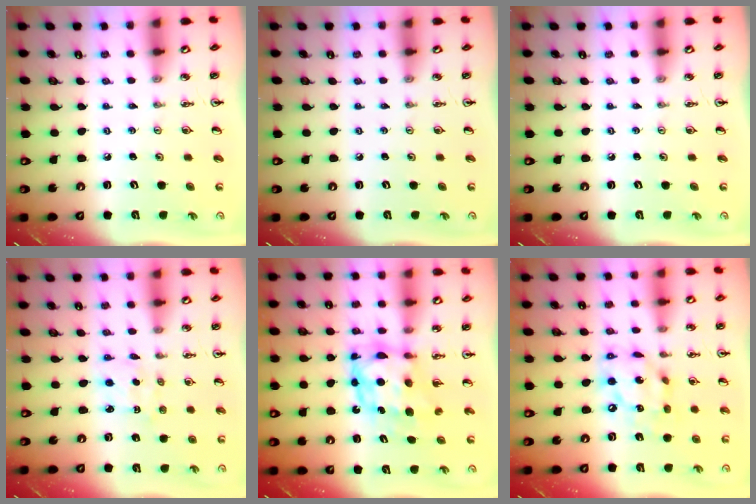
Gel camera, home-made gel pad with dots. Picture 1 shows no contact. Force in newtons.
{"total": 0.0}
{"total": 0.0}
{"total": 2.2, "press": 2.1, "slide": 0.5}
{"total": 8.5, "press": 8.5, "slide": 0.6}
{"total": 14.2, "press": 14.2, "slide": 1.2}